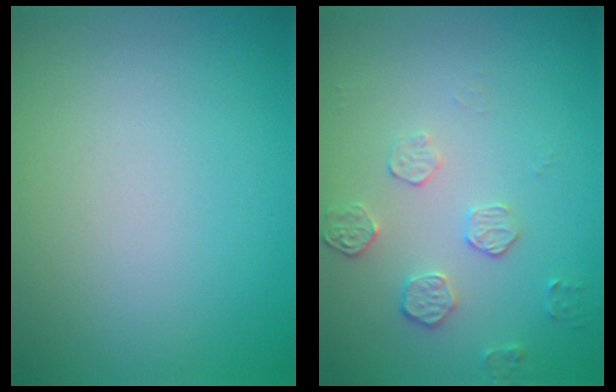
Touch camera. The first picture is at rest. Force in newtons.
{"total": 1.8, "press": 1.2, "slide": 1.3}